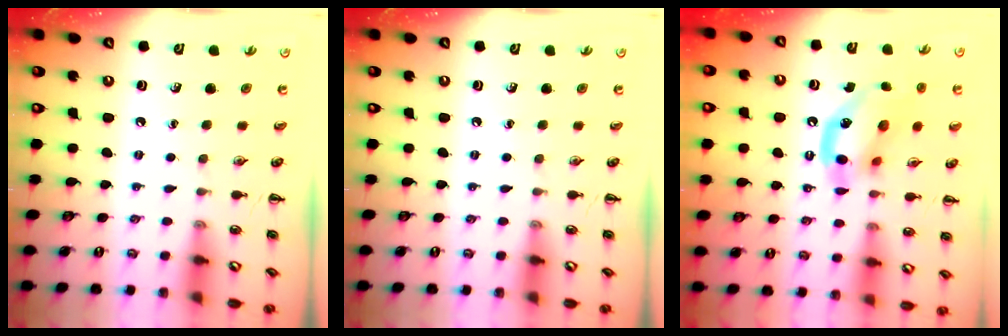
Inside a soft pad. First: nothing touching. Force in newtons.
{"total": 0.0}
{"total": 13.7, "press": 13.6, "slide": 2.0}